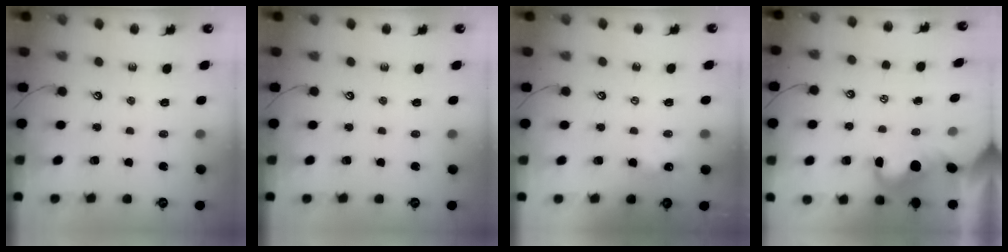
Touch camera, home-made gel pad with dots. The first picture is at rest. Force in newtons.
{"total": 0.0}
{"total": 3.5, "press": 3.5, "slide": 0.5}
{"total": 1.5, "press": 1.4, "slide": 0.6}